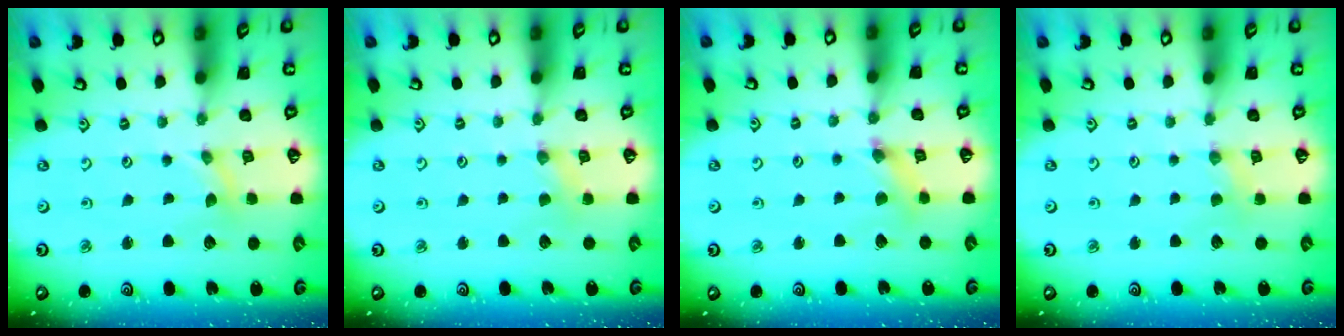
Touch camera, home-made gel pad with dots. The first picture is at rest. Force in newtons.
{"total": 2.3, "press": 2.3, "slide": 0.3}
{"total": 3.4, "press": 3.4, "slide": 0.3}
{"total": 1.7, "press": 1.7, "slide": 0.3}